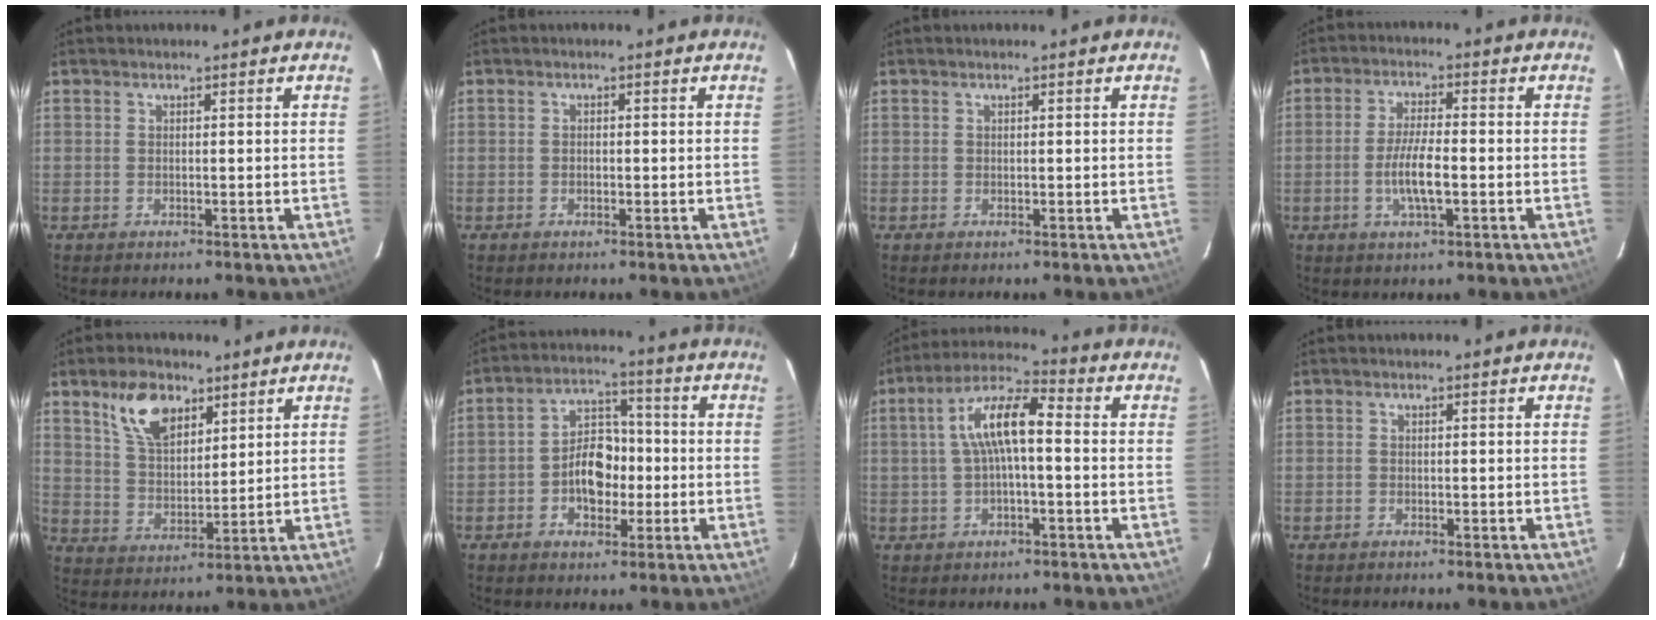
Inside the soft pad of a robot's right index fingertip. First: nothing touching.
{"total": 0.7, "force": [-0.3, 0.5, 0.4], "torque": [-0.008, 0.003, -0.005]}
{"total": 0.0}
{"total": 6.6, "force": [-1.8, 1.3, 6.2], "torque": [-0.123, -0.002, -0.035]}
{"total": 10.2, "force": [6.0, 5.4, 6.2], "torque": [-0.112, 0.016, 0.120]}
{"total": 8.3, "force": [-2.0, 5.6, 5.8], "torque": [-0.106, 0.023, -0.030]}
{"total": 9.4, "force": [0.2, 2.8, 9.0], "torque": [-0.173, 0.024, 0.003]}
{"total": 0.0}